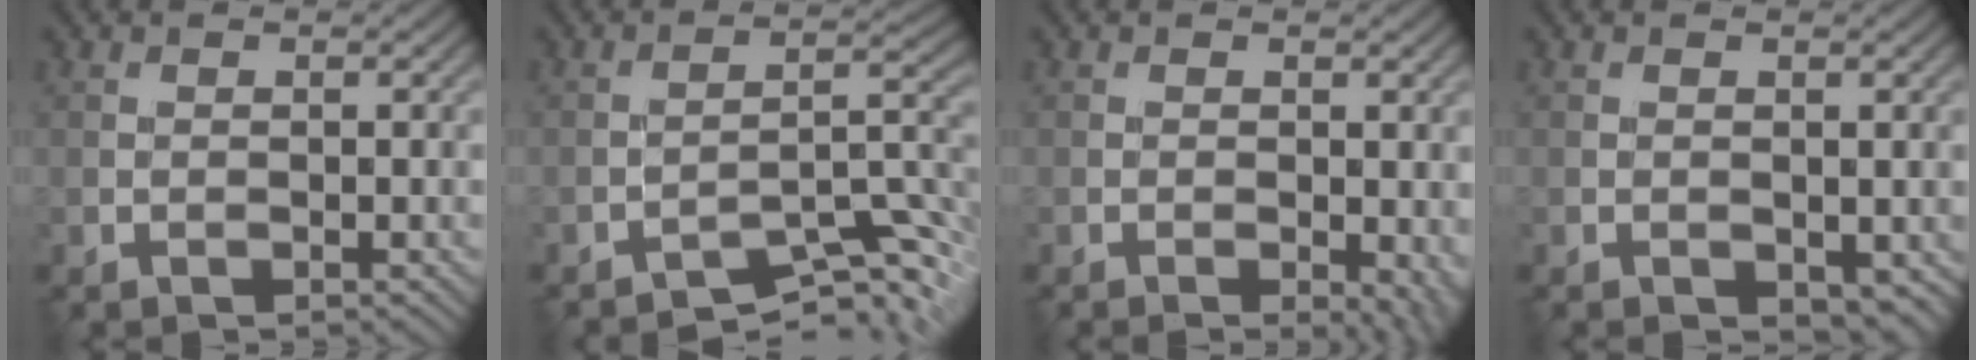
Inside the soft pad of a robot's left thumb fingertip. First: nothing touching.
{"total": 8.0, "force": [-6.7, 1.1, 4.3], "torque": [-0.058, 0.014, -0.107]}
{"total": 3.2, "force": [-1.1, 0.9, 2.9], "torque": [-0.035, -0.009, -0.009]}
{"total": 2.2, "force": [-0.7, 1.2, 1.7], "torque": [-0.022, -0.008, -0.002]}